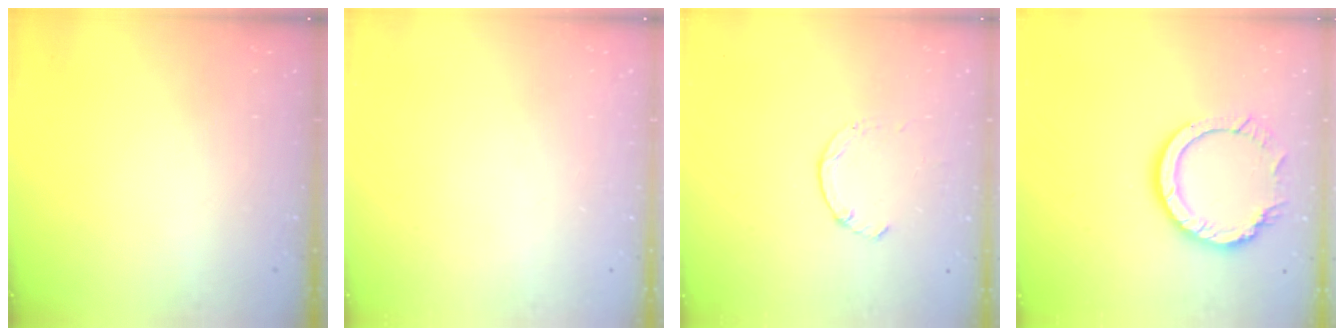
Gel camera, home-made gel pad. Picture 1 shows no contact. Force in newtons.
{"total": 0.0}
{"total": 1.0, "press": 1.0, "slide": 0.3}
{"total": 12.3, "press": 12.2, "slide": 1.0}